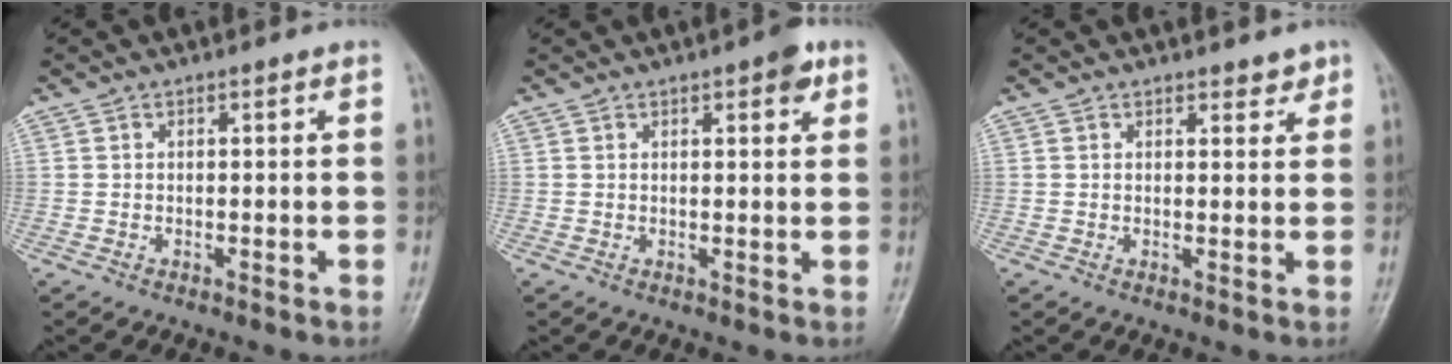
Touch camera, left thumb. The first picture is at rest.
{"total": 3.5, "force": [2.0, 1.3, 2.6], "torque": [-0.026, -0.005, 0.020]}
{"total": 2.2, "force": [1.8, 1.1, 0.7], "torque": [0.009, -0.011, 0.020]}